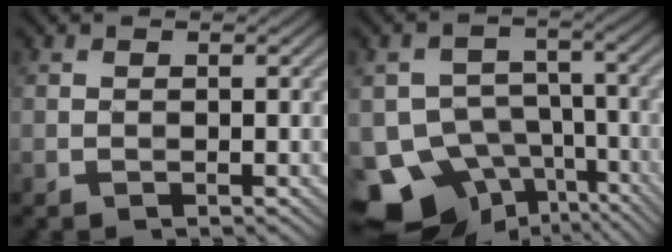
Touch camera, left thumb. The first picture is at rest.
{"total": 14.9, "force": [-9.7, 10.0, 5.1], "torque": [-0.115, -0.042, -0.133]}